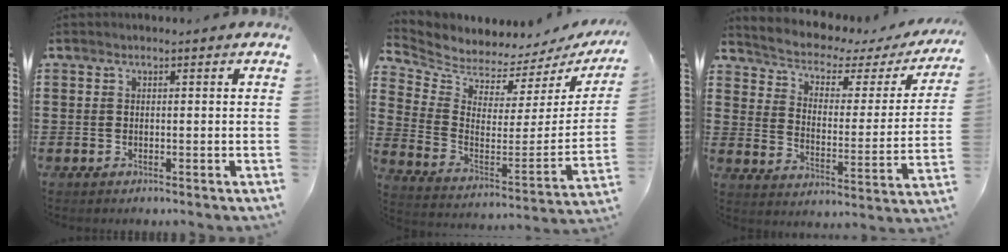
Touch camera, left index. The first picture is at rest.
{"total": 3.8, "force": [3.8, 0.5, -0.4], "torque": [-0.026, -0.052, 0.061]}
{"total": 3.4, "force": [2.7, 1.2, 1.7], "torque": [-0.052, -0.026, 0.035]}